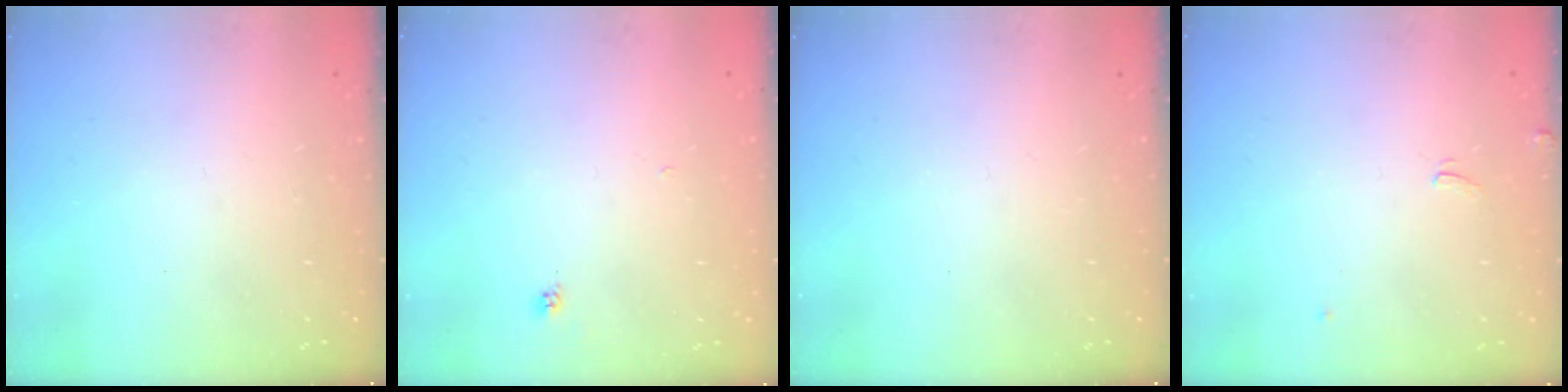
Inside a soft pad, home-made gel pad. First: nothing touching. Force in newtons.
{"total": 1.9, "press": 1.9, "slide": 0.1}
{"total": 0.0}
{"total": 2.7, "press": 2.7, "slide": 0.3}